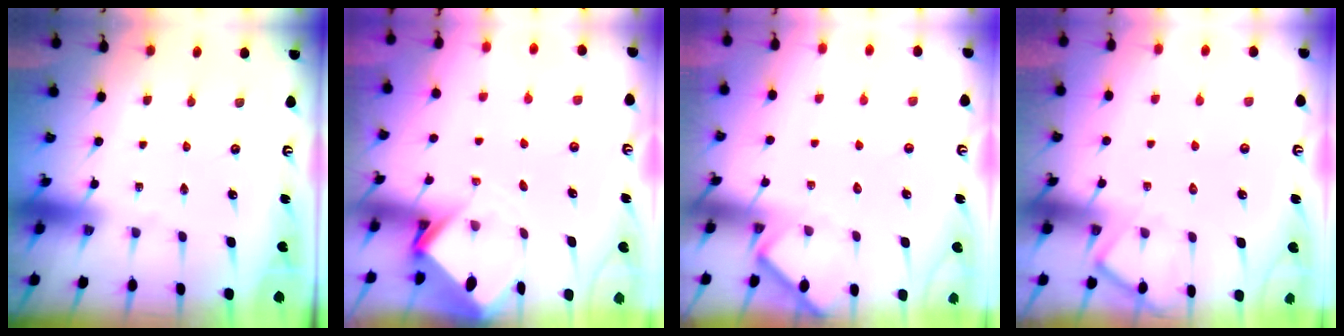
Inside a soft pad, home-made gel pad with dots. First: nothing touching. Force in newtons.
{"total": 3.6, "press": 3.6, "slide": 0.3}
{"total": 4.4, "press": 4.4, "slide": 0.5}
{"total": 6.2, "press": 6.2, "slide": 0.6}